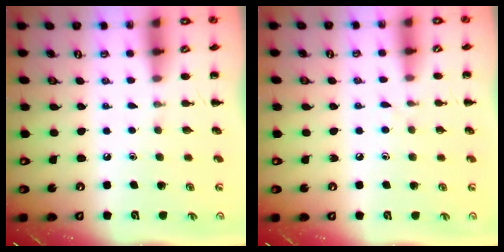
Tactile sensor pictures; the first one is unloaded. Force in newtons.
{"total": 3.0, "press": 2.6, "slide": 1.4}